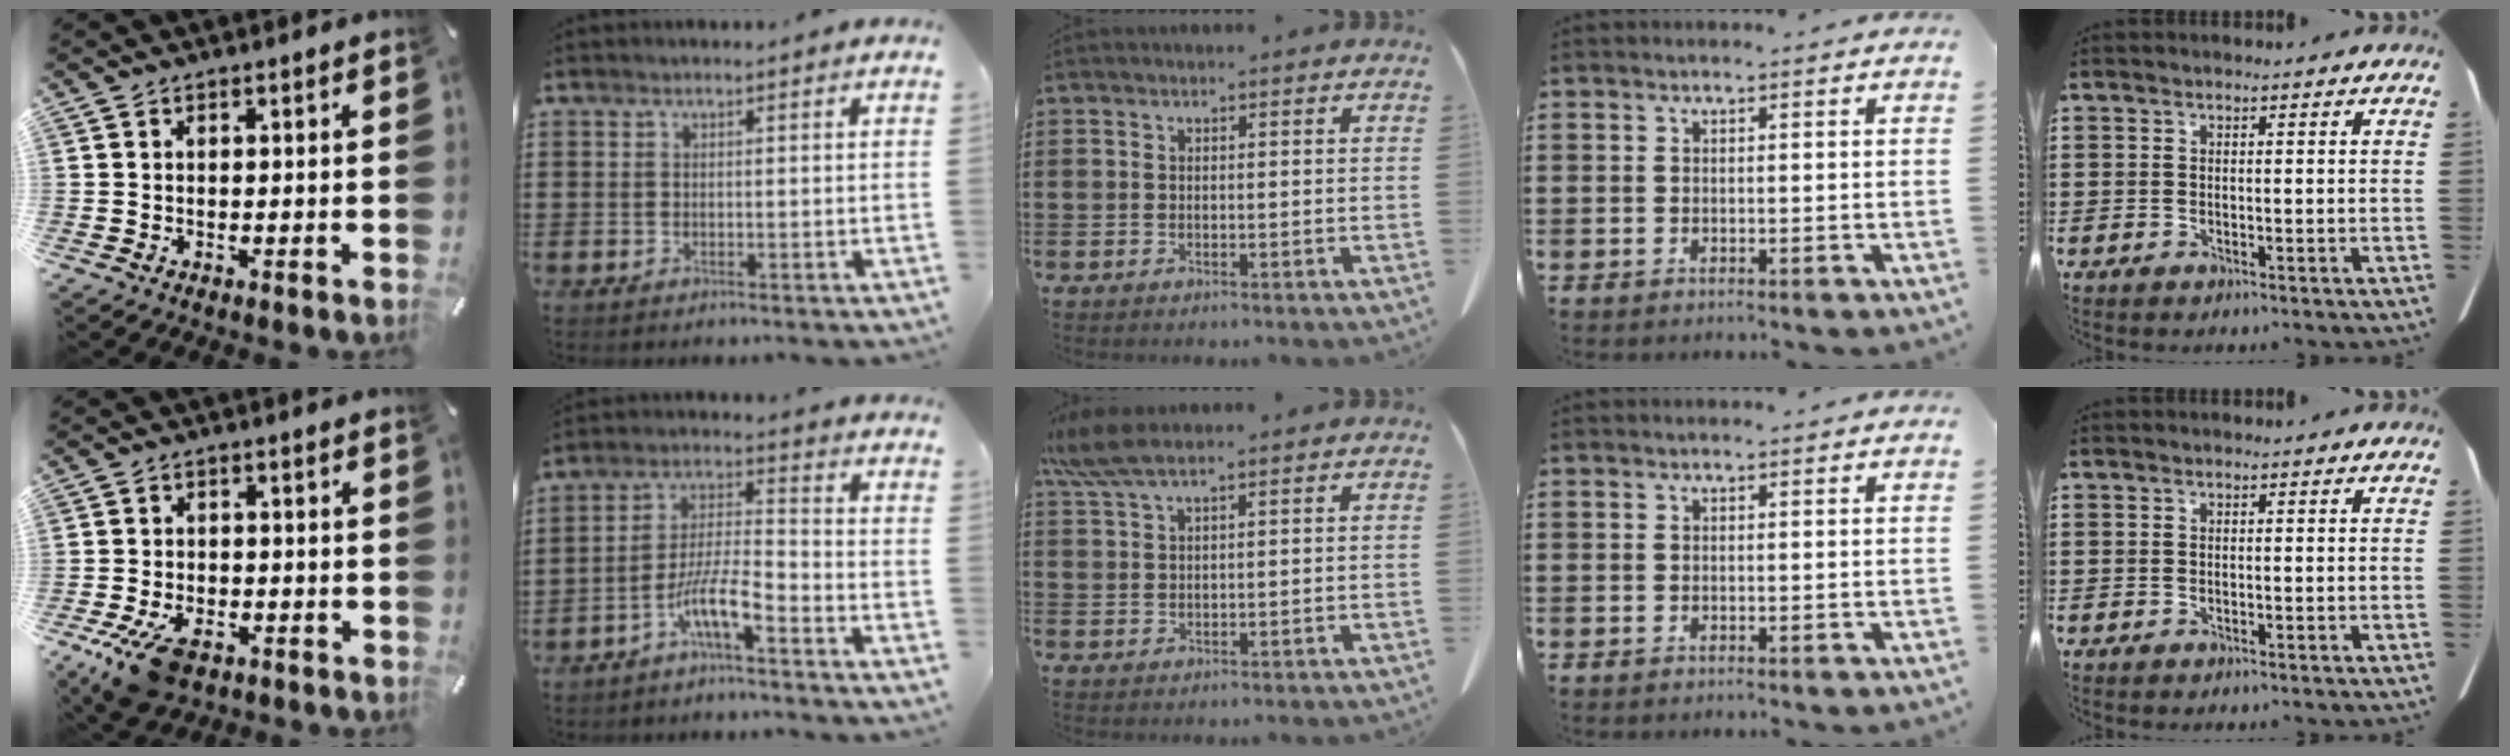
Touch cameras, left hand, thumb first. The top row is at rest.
{"thumb": {"total": 9.1, "force": [-4.9, 5.0, 5.9], "torque": [-0.131, 0.012, -0.088]}, "index": {"total": 8.2, "force": [-5.4, 1.6, 6.0], "torque": [-0.132, -0.002, -0.106]}, "middle": {"total": 5.1, "force": [3.7, 0.7, 3.4], "torque": [-0.081, -0.005, 0.066]}}